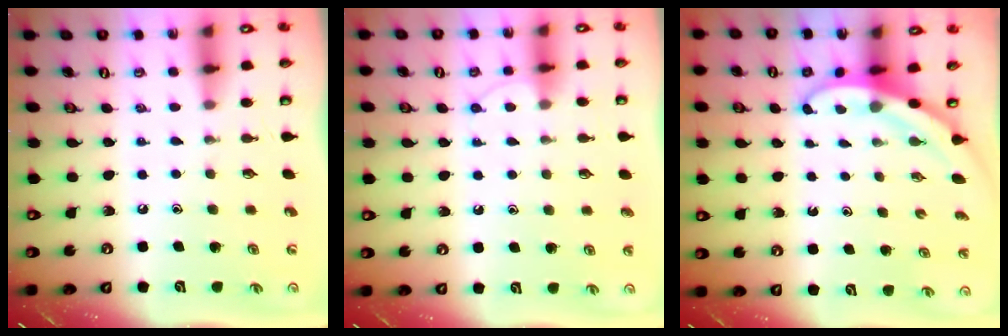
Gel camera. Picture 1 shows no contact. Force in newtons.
{"total": 5.3, "press": 5.3, "slide": 0.5}
{"total": 3.2, "press": 3.2, "slide": 0.2}